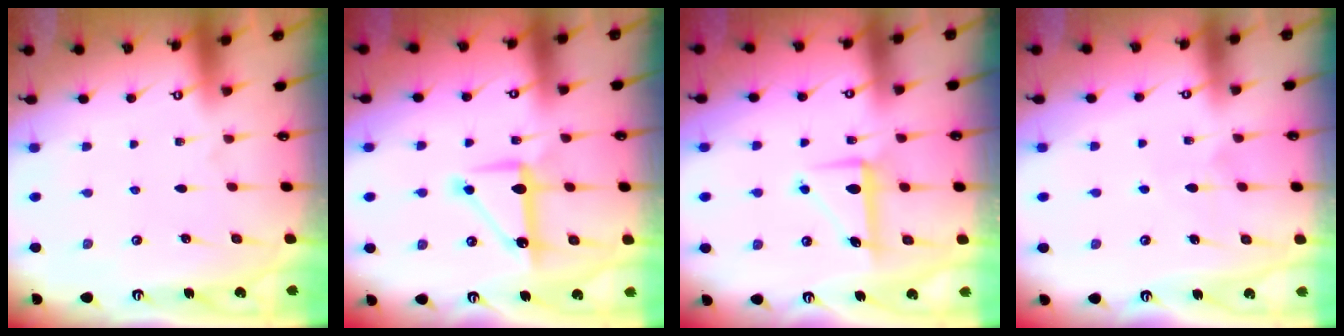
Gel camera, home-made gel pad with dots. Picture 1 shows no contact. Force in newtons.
{"total": 9.9, "press": 9.9, "slide": 0.7}
{"total": 7.8, "press": 7.8, "slide": 0.8}
{"total": 6.0, "press": 6.0, "slide": 0.4}